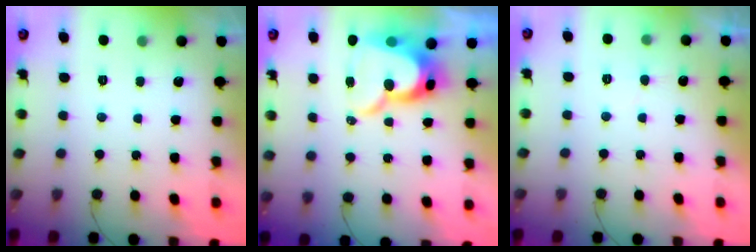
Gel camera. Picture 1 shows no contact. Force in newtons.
{"total": 14.7, "press": 14.6, "slide": 1.4}
{"total": 3.6, "press": 3.6, "slide": 0.1}